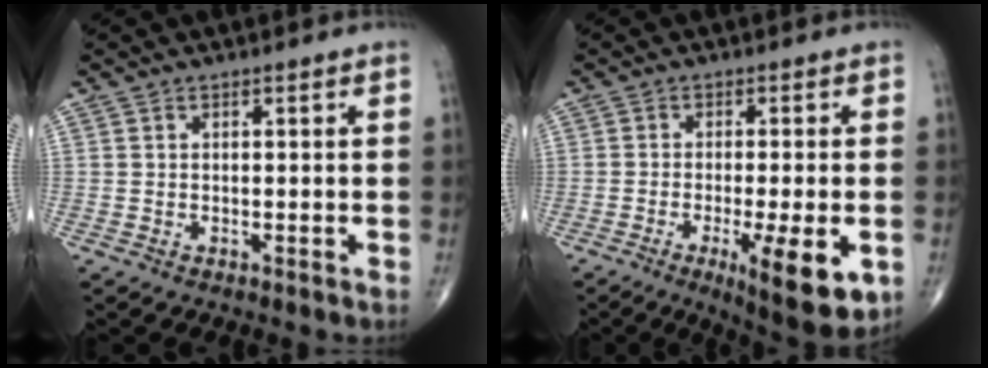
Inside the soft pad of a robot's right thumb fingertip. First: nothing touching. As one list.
[{"total": 11.8, "force": [-3.9, 2.8, 10.8], "torque": [-0.153, -0.016, -0.050]}]